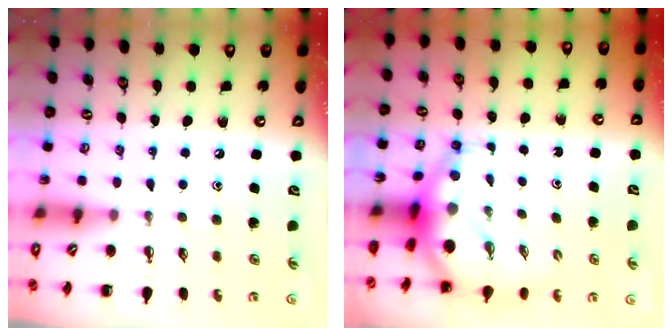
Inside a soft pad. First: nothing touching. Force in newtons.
{"total": 5.7, "press": 5.5, "slide": 1.6}